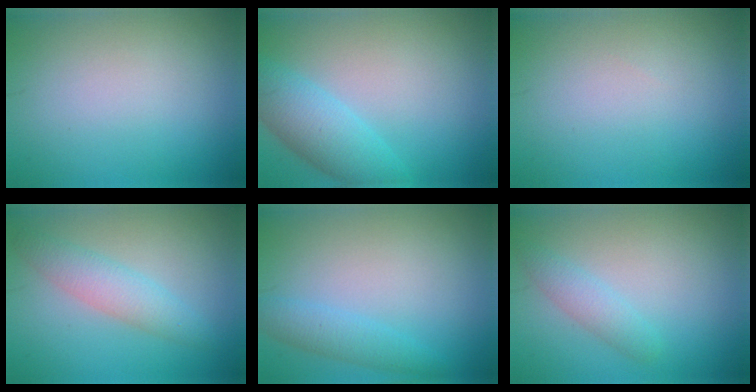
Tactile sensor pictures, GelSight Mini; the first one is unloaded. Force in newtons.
{"total": 4.9, "press": 4.9, "slide": 0.1}
{"total": 0.0}
{"total": 3.1, "press": 3.1, "slide": 0.2}
{"total": 2.2, "press": 2.2, "slide": 0.2}
{"total": 1.9, "press": 1.9, "slide": 0.1}